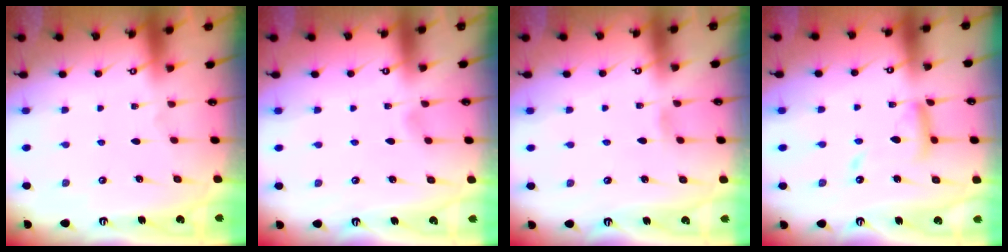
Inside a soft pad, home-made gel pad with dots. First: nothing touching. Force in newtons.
{"total": 2.9, "press": 2.9, "slide": 0.3}
{"total": 3.7, "press": 3.6, "slide": 0.3}
{"total": 12.4, "press": 12.3, "slide": 1.1}